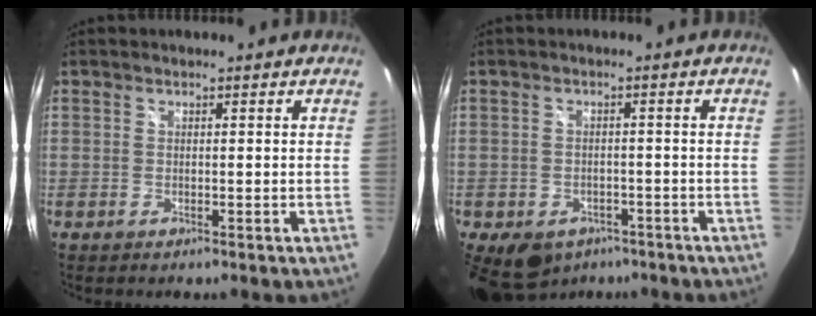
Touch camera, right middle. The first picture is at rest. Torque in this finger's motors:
{"motor_torque": [0.84, -1.30, 0.19, 0.13]}